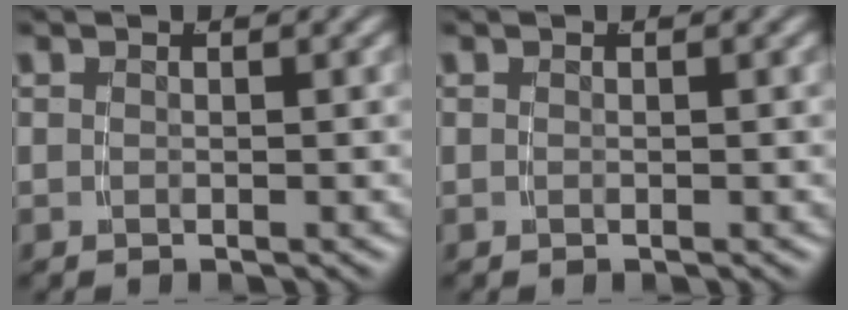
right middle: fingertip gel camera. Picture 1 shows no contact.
{"total": 0.0}